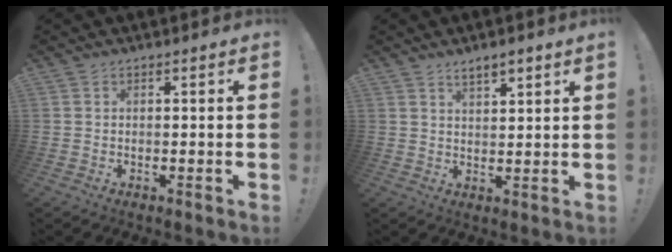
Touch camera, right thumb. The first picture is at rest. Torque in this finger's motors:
{"motor_torque": [-0.34, 0.34, 0.09, 0.09, 0.00]}